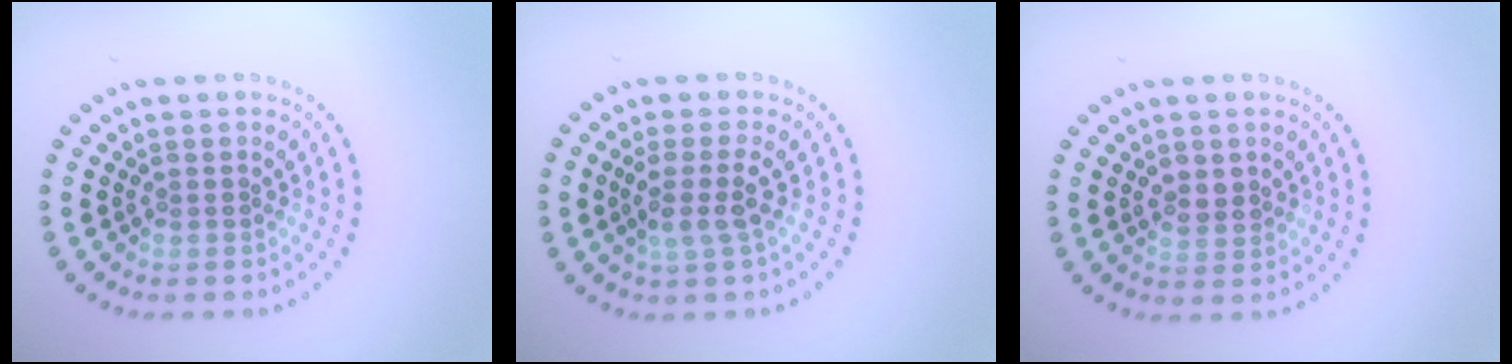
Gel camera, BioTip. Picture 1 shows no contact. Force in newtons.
{"total": 2.4, "press": 2.0, "slide": 1.4}
{"total": 1.6, "press": 1.5, "slide": 0.4}